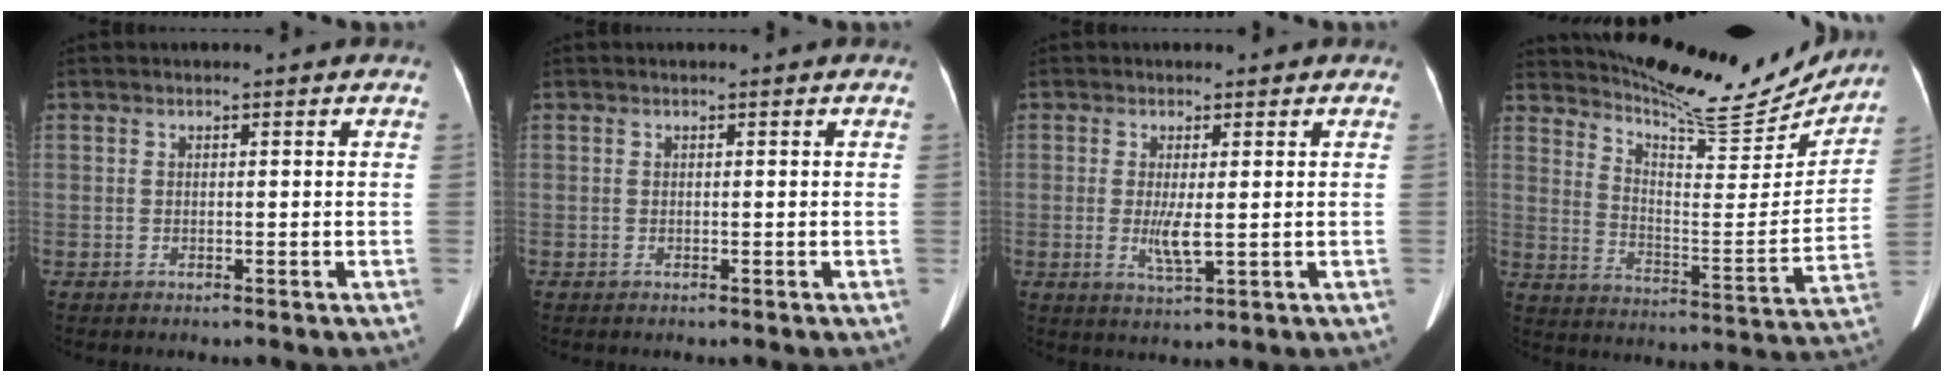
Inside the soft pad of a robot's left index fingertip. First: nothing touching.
{"total": 0.0}
{"total": 3.4, "force": [-0.1, 0.5, 3.4], "torque": [-0.066, -0.009, 0.003]}
{"total": 18.9, "force": [17.9, 2.8, 5.3], "torque": [-0.086, -0.050, 0.250]}